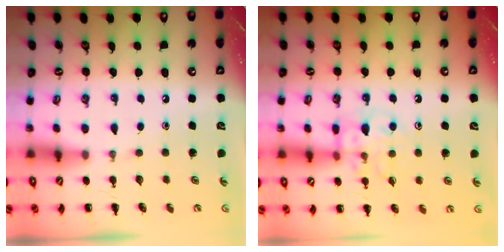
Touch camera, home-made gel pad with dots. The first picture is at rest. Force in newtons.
{"total": 11.0, "press": 10.9, "slide": 1.4}